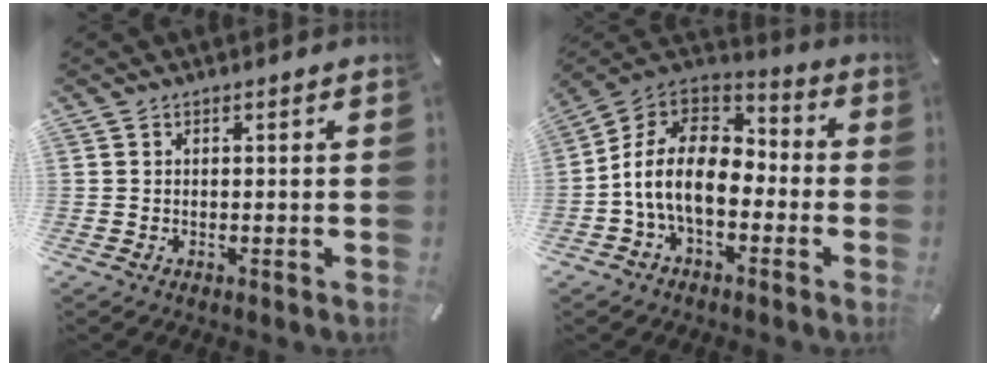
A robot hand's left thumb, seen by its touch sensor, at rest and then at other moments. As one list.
[{"total": 14.2, "force": [-4.6, 8.8, 10.1], "torque": [-0.219, 0.018, -0.090]}]